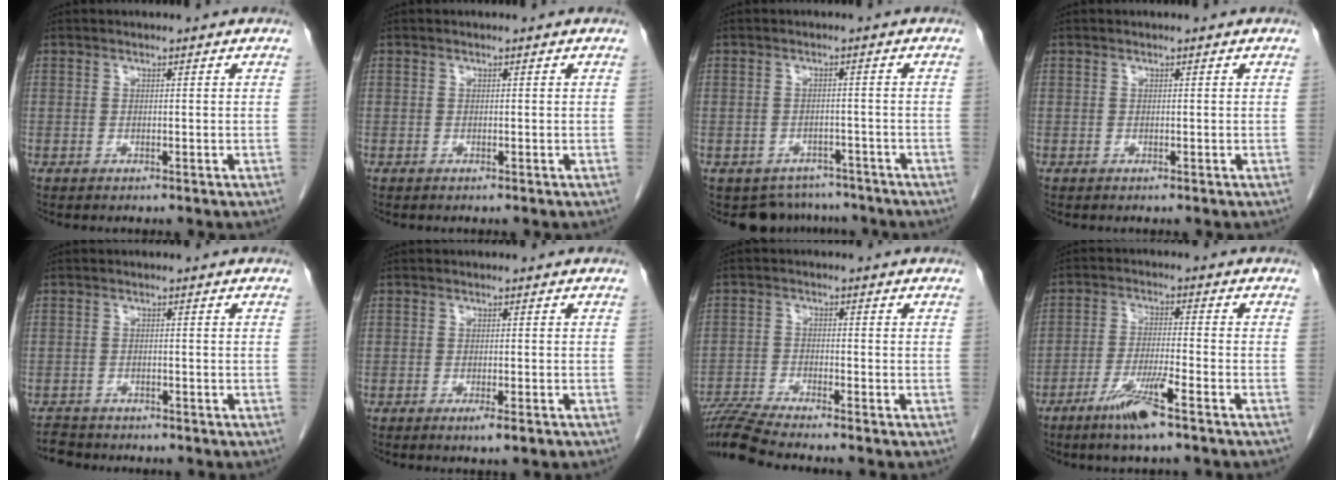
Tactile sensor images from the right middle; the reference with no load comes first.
{"total": 0.0}
{"total": 6.3, "force": [-5.6, 3.0, -0.6], "torque": [0.018, 0.017, -0.070]}
{"total": 0.0}
{"total": 3.6, "force": [-3.3, 1.4, 0.2], "torque": [-0.008, -0.006, -0.055]}
{"total": 2.6, "force": [-1.7, 0.2, 2.0], "torque": [-0.023, -0.004, -0.024]}
{"total": 8.5, "force": [-7.8, -1.1, 3.1], "torque": [-0.057, -0.015, -0.141]}
{"total": 7.4, "force": [-4.8, -0.1, 5.6], "torque": [-0.110, -0.013, -0.089]}